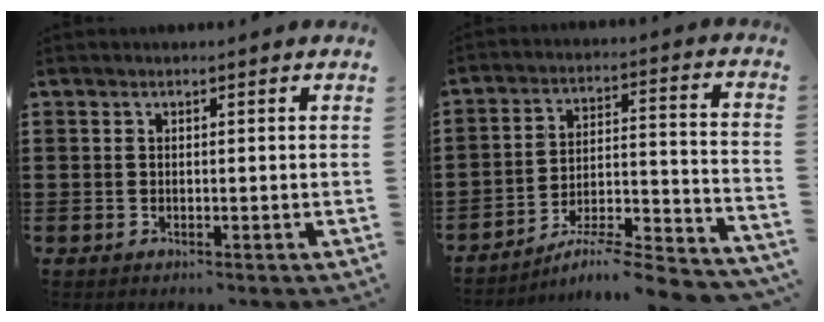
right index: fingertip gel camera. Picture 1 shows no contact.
{"total": 6.0, "force": [-5.5, -0.1, 2.4], "torque": [-0.036, -0.011, -0.113]}